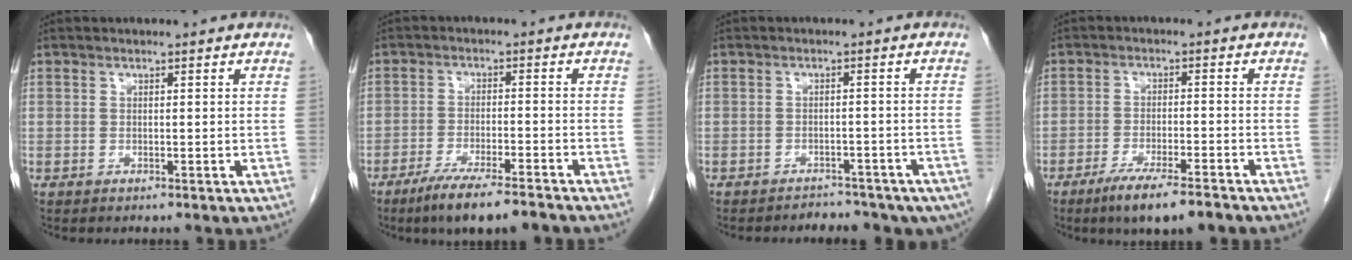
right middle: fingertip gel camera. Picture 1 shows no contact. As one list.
[{"total": 9.3, "force": [-7.2, 0.8, 5.8], "torque": [-0.091, -0.019, -0.120]}, {"total": 10.6, "force": [-8.9, 4.7, 3.1], "torque": [-0.032, 0.012, -0.095]}, {"total": 8.1, "force": [-5.9, 0.8, 5.5], "torque": [-0.087, -0.016, -0.096]}]